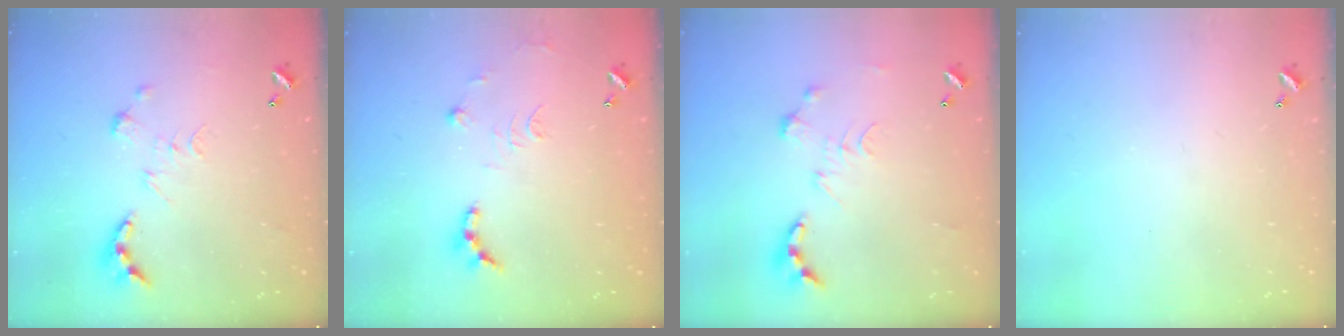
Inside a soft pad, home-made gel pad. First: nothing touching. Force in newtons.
{"total": 9.4, "press": 9.4, "slide": 0.4}
{"total": 0.6, "press": 0.6, "slide": 0.1}
{"total": 0.0}